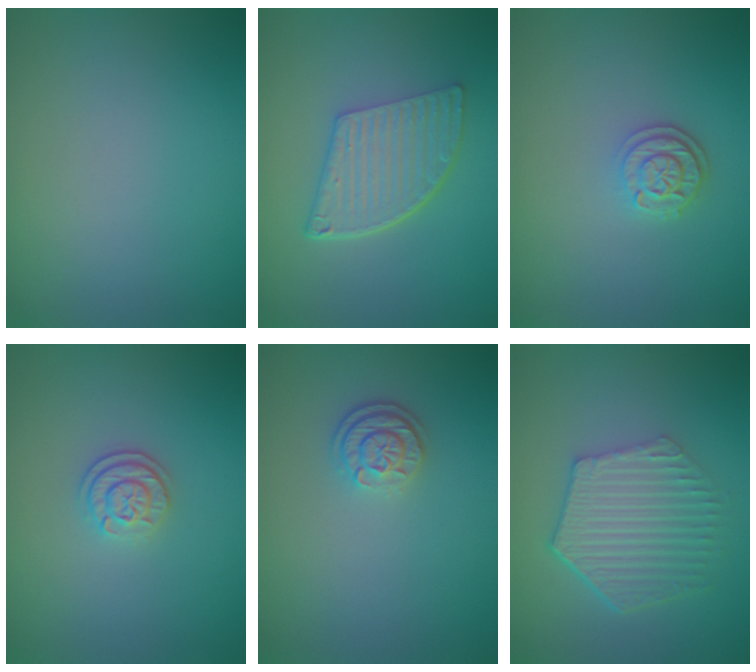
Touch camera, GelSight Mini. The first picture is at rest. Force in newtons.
{"total": 5.9, "press": 4.3, "slide": 4.0}
{"total": 2.6, "press": 2.2, "slide": 1.4}
{"total": 2.3, "press": 1.9, "slide": 1.2}
{"total": 2.3, "press": 2.0, "slide": 1.3}
{"total": 5.9, "press": 4.4, "slide": 4.0}